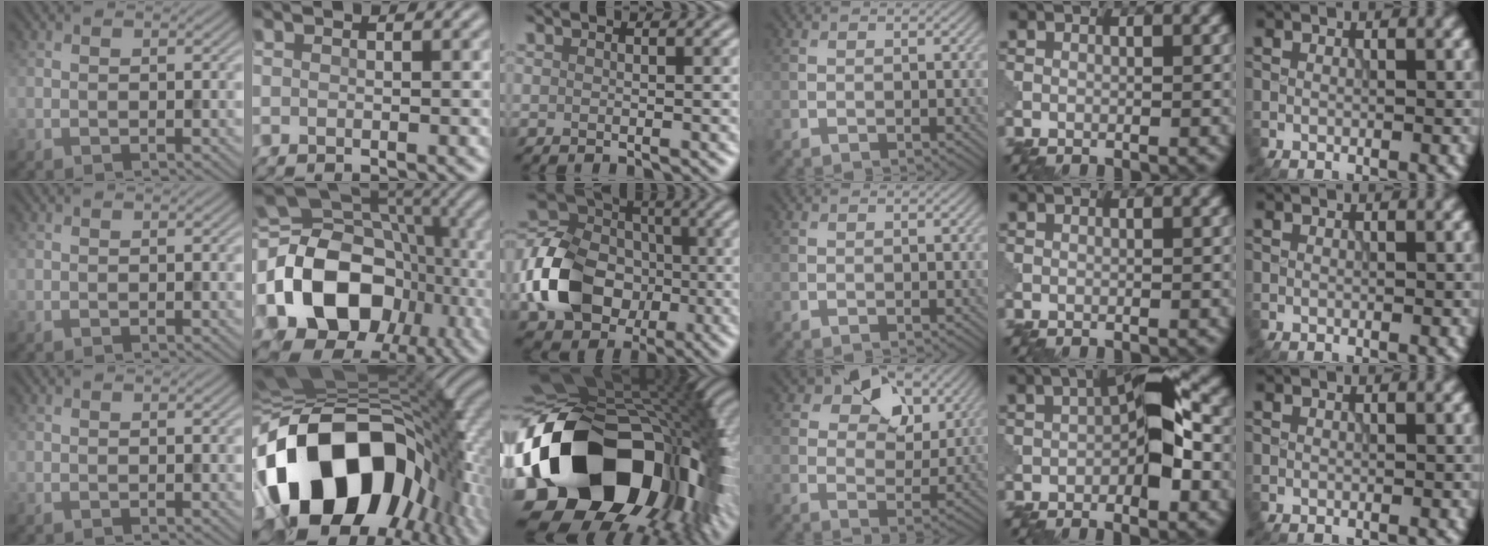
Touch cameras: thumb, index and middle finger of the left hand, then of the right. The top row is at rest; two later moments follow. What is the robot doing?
{"motion": "disassemble", "object": "puzzle pieces"}